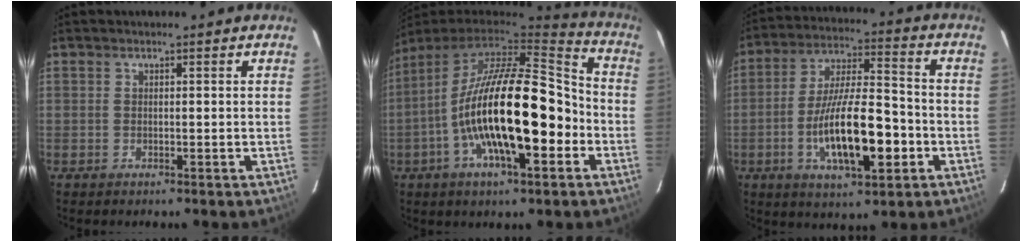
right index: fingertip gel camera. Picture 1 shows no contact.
{"total": 22.7, "force": [-6.1, 7.3, 20.7], "torque": [-0.350, -0.009, -0.106]}
{"total": 16.4, "force": [-5.0, 5.0, 14.8], "torque": [-0.272, -0.003, -0.081]}